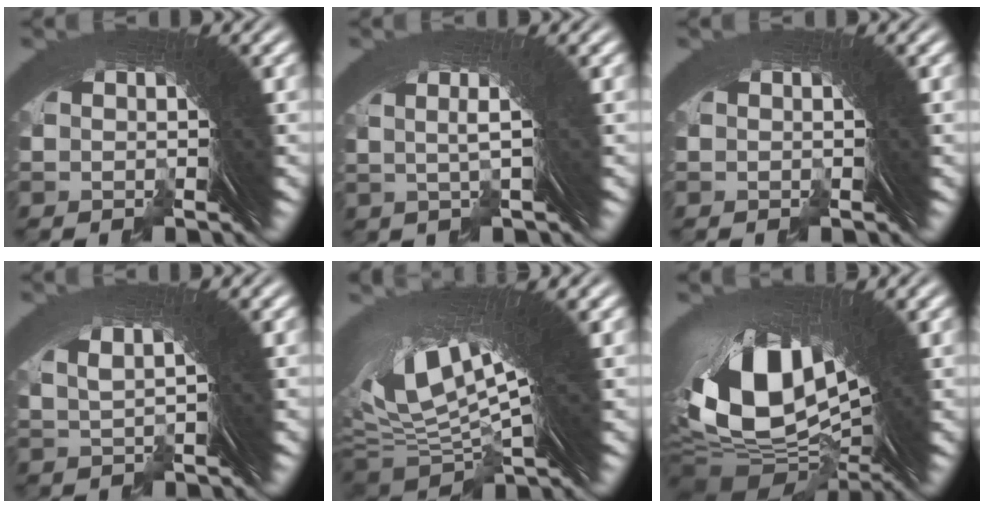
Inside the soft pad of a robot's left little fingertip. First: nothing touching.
{"total": 4.4, "force": [2.1, 0.2, 3.9], "torque": [-0.041, 0.023, 0.024]}
{"total": 0.0}
{"total": 2.9, "force": [1.7, 0.2, 2.3], "torque": [-0.040, 0.009, 0.037]}
{"total": 15.9, "force": [5.6, 7.9, 12.6], "torque": [-0.226, 0.013, 0.089]}
{"total": 15.1, "force": [-0.7, 9.8, 11.5], "torque": [-0.224, -0.051, 0.018]}